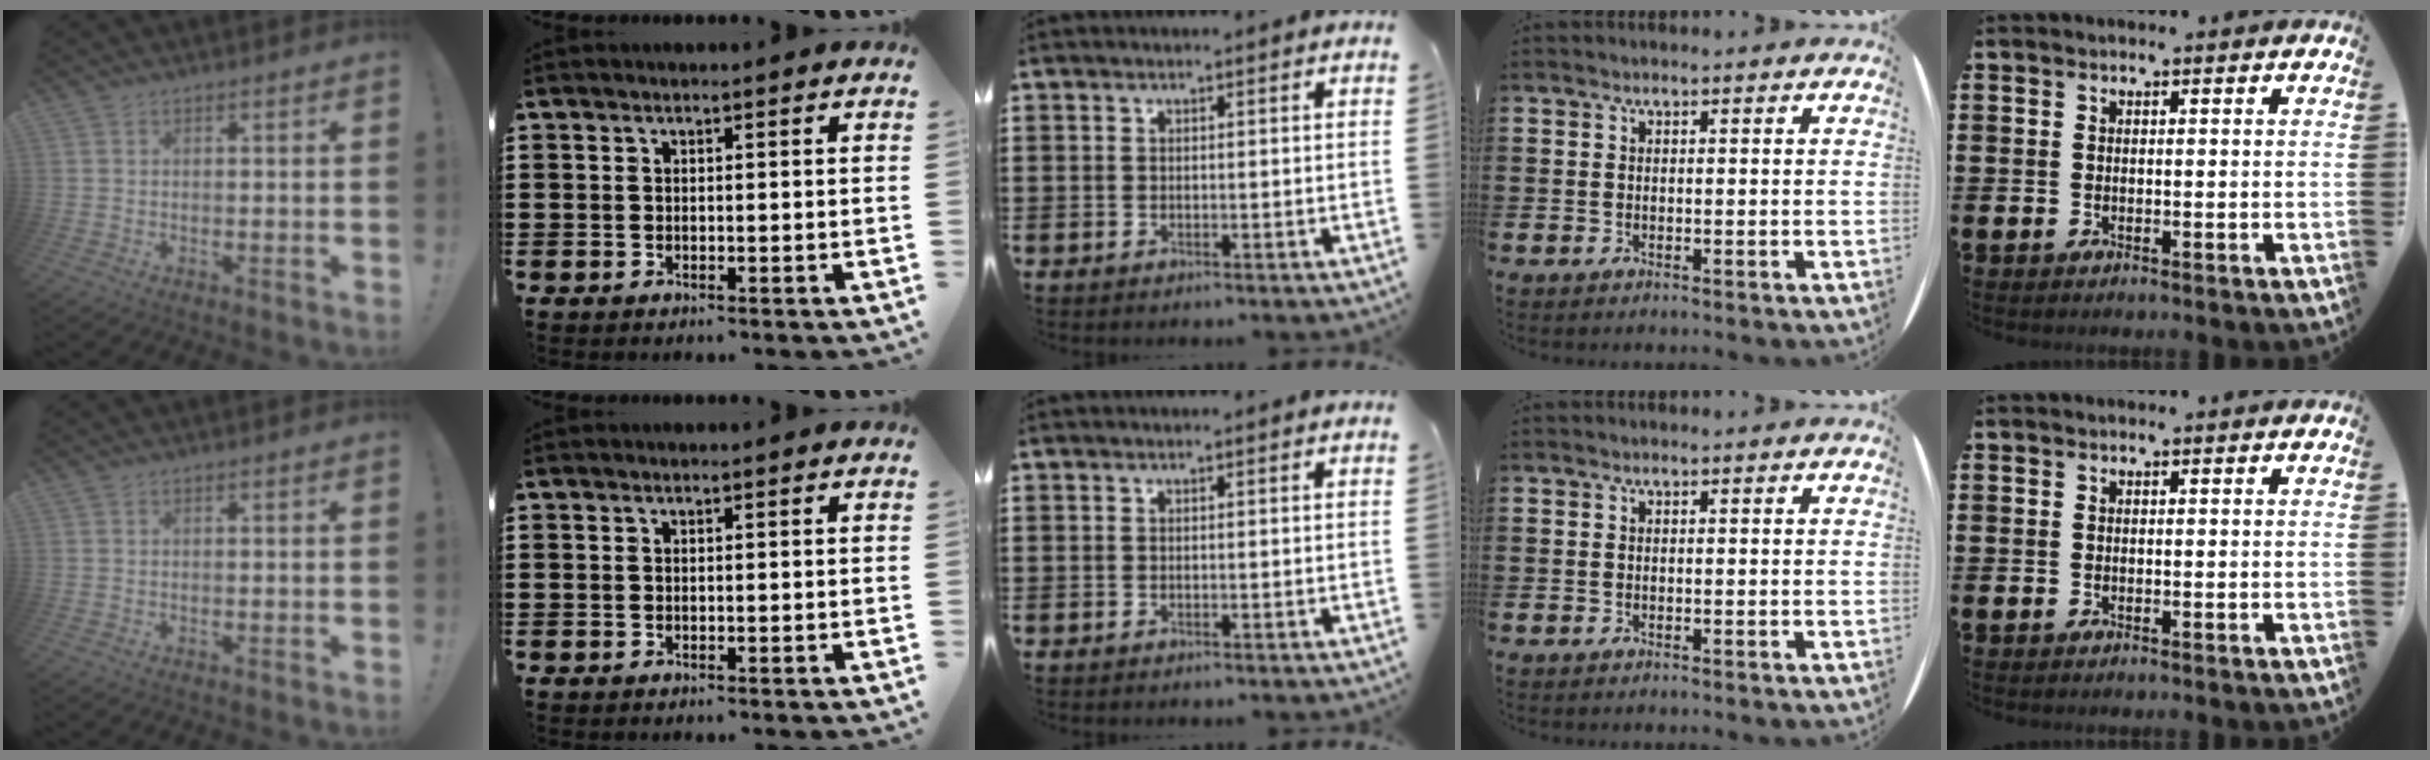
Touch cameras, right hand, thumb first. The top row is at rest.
{}